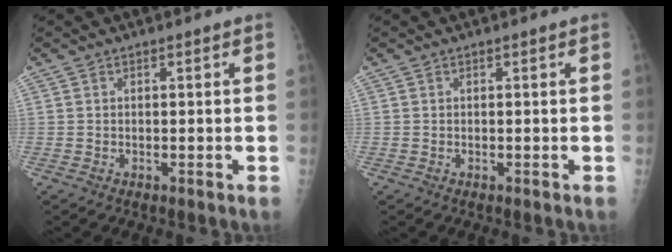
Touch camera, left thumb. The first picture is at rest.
{"total": 0.0}